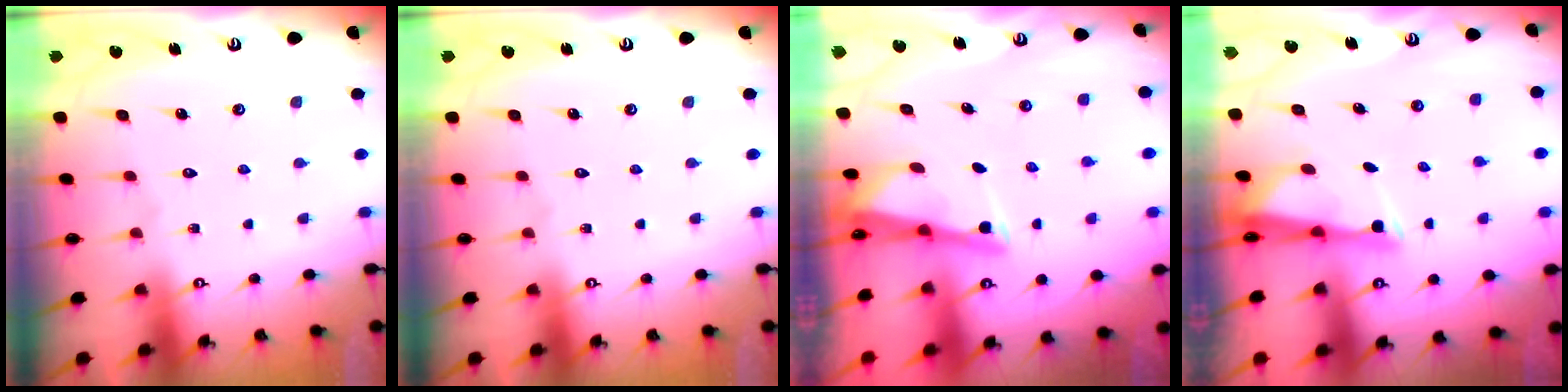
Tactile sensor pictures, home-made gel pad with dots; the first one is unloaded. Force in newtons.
{"total": 0.0}
{"total": 2.5, "press": 2.5, "slide": 0.2}
{"total": 2.9, "press": 2.8, "slide": 0.8}